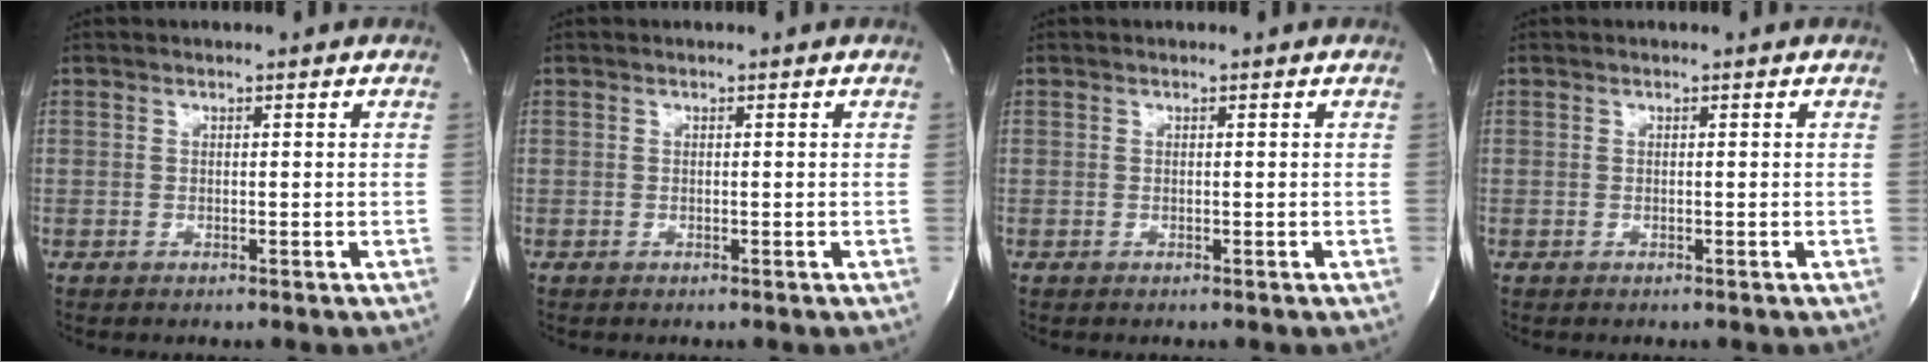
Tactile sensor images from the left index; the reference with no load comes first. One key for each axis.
{"total": 0.0}
{"total": 0.0}
{"total": 0.0}